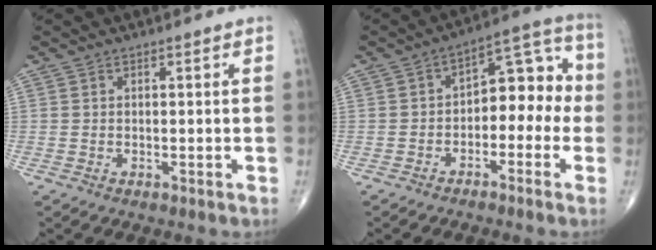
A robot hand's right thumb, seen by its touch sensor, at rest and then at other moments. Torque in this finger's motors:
{"motor_torque": [-0.05, 0.34, 0.64, 0.04, 0.02]}